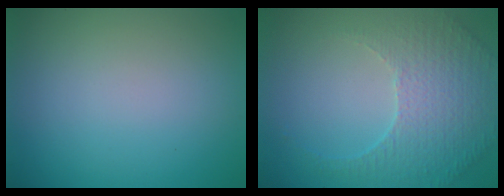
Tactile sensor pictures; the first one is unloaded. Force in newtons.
{"total": 5.2, "press": 3.6, "slide": 3.7}